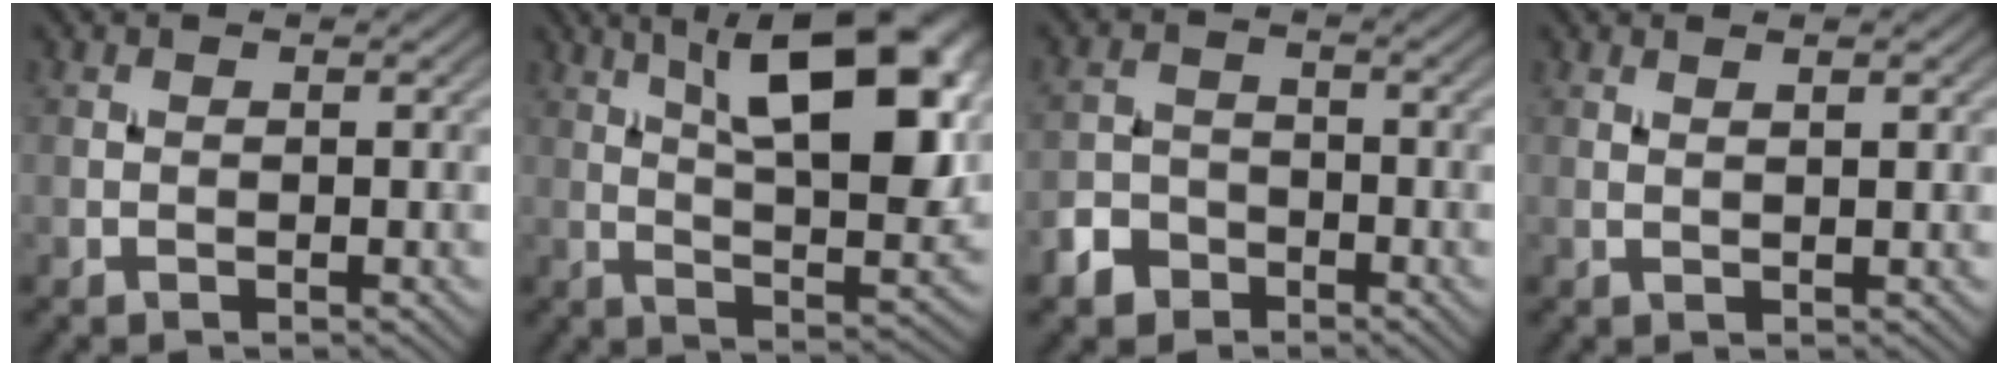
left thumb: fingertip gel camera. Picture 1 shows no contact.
{"total": 16.5, "force": [6.4, 6.1, 13.9], "torque": [-0.199, 0.016, 0.092]}
{"total": 3.9, "force": [-2.6, 2.6, 1.2], "torque": [-0.028, -0.001, -0.056]}
{"total": 1.6, "force": [1.1, 0.2, 1.2], "torque": [-0.017, -0.003, 0.016]}